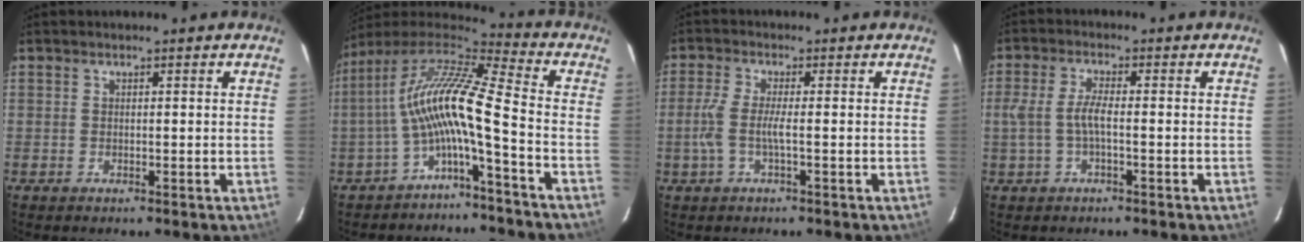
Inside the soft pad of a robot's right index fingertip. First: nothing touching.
{"total": 12.6, "force": [-2.8, 0.8, 12.3], "torque": [-0.229, 0.011, -0.059]}
{"total": 4.5, "force": [-1.1, 0.3, 4.4], "torque": [-0.103, -0.001, -0.021]}
{"total": 4.5, "force": [-0.9, 1.1, 4.3], "torque": [-0.093, 0.004, -0.014]}